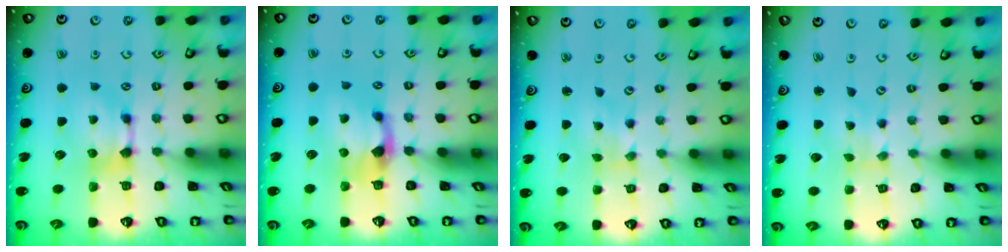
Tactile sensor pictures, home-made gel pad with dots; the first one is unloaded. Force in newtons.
{"total": 1.7, "press": 1.3, "slide": 1.1}
{"total": 3.6, "press": 3.5, "slide": 1.0}
{"total": 3.9, "press": 3.8, "slide": 0.7}